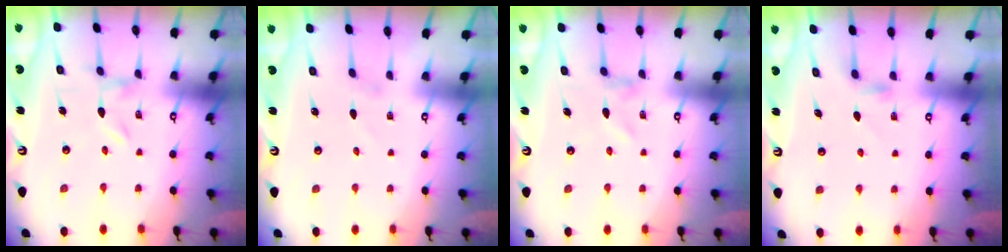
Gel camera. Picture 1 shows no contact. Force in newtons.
{"total": 1.3, "press": 1.3, "slide": 0.1}
{"total": 2.6, "press": 2.6, "slide": 0.3}
{"total": 4.5, "press": 4.4, "slide": 0.6}